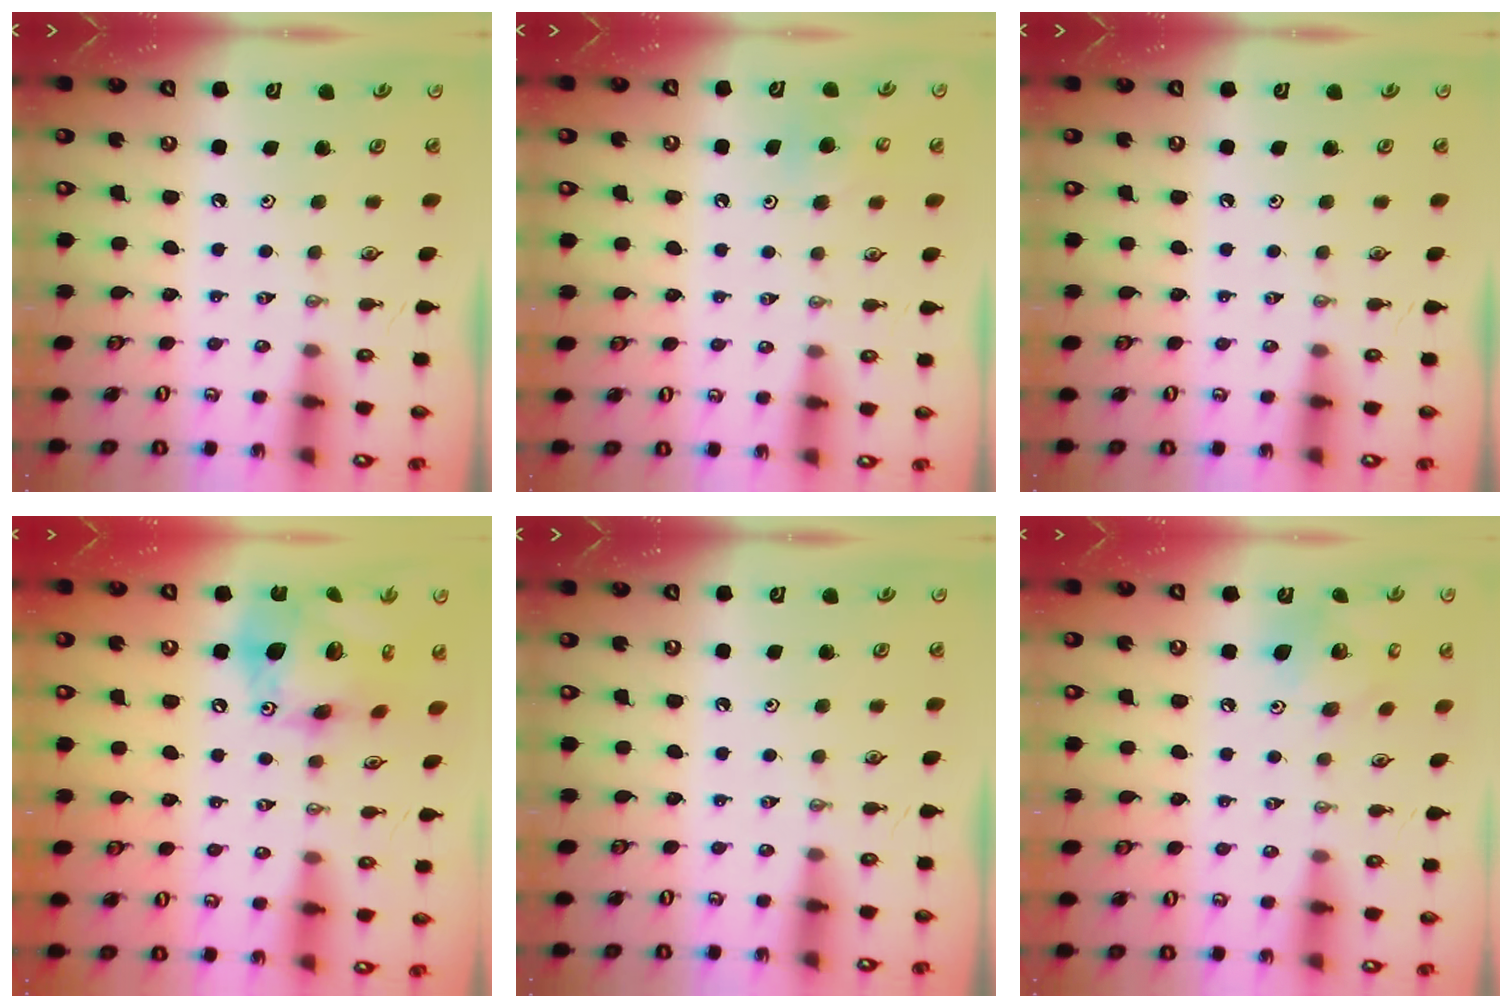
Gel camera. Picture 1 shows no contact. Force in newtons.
{"total": 5.4, "press": 5.4, "slide": 0.5}
{"total": 0.0}
{"total": 18.2, "press": 18.2, "slide": 1.3}
{"total": 0.0}
{"total": 10.5, "press": 10.5, "slide": 0.8}